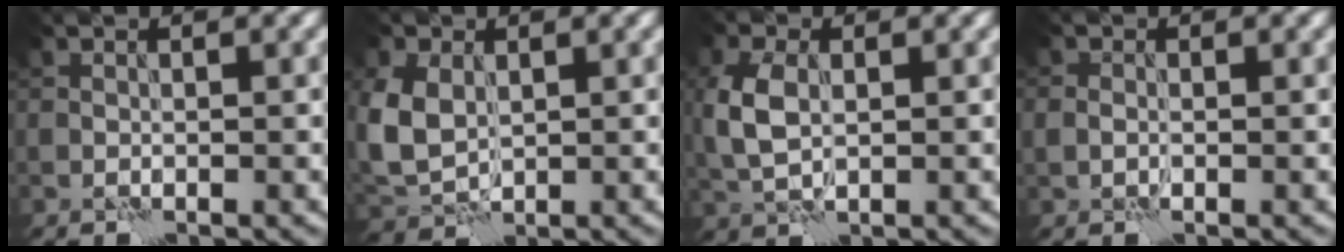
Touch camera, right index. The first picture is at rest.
{"total": 5.4, "force": [0.9, 4.0, 3.6], "torque": [-0.102, -0.002, 0.018]}
{"total": 4.4, "force": [0.4, 2.8, 3.4], "torque": [-0.090, 0.004, 0.008]}
{"total": 1.5, "force": [0.0, 1.2, 1.0], "torque": [-0.016, 0.002, -0.001]}